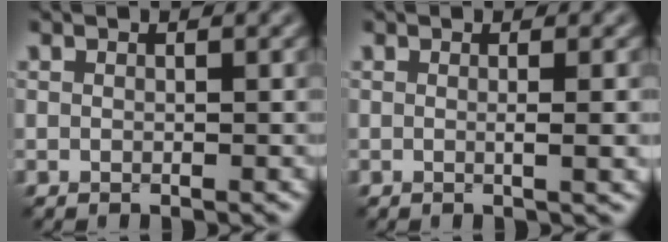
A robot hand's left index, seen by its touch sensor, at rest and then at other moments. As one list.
[{"total": 1.7, "force": [0.0, 0.2, 1.7], "torque": [-0.022, 0.003, -0.003]}]